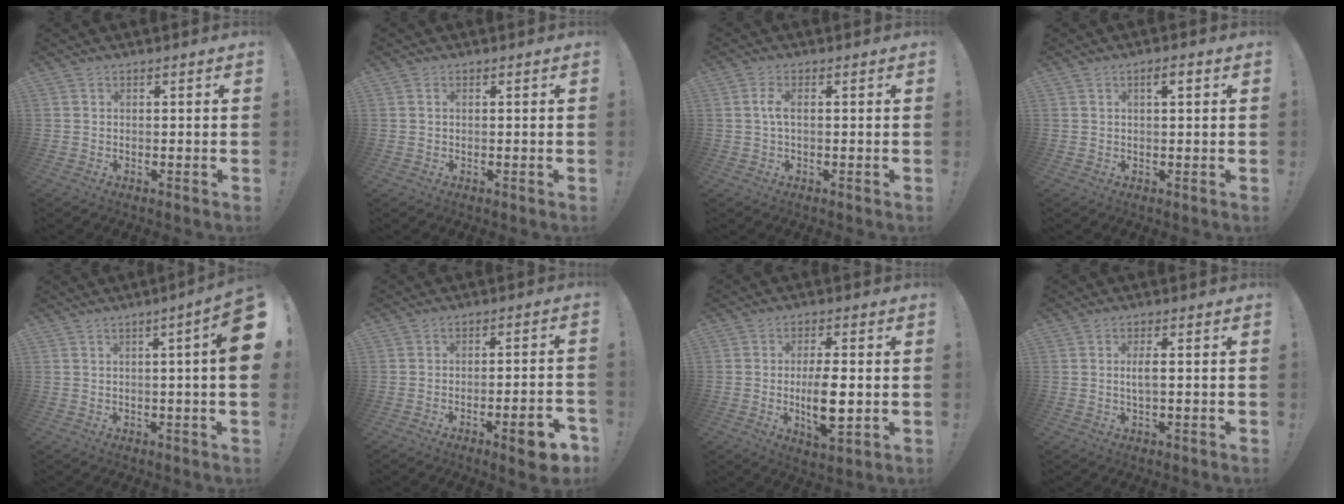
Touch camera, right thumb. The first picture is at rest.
{"total": 0.6, "force": [0.2, 0.3, 0.4], "torque": [-0.009, 0.002, 0.004]}
{"total": 3.7, "force": [0.0, 1.4, 3.5], "torque": [-0.071, 0.005, -0.002]}
{"total": 2.6, "force": [0.8, 0.6, 2.4], "torque": [-0.033, 0.000, 0.008]}
{"total": 9.1, "force": [1.6, 0.0, 9.0], "torque": [-0.127, -0.017, 0.024]}
{"total": 9.2, "force": [-4.6, 1.6, 7.8], "torque": [-0.110, 0.021, -0.069]}
{"total": 10.2, "force": [-0.9, 3.1, 9.7], "torque": [-0.178, -0.013, -0.021]}
{"total": 3.2, "force": [-0.2, 0.6, 3.1], "torque": [-0.054, -0.001, -0.007]}